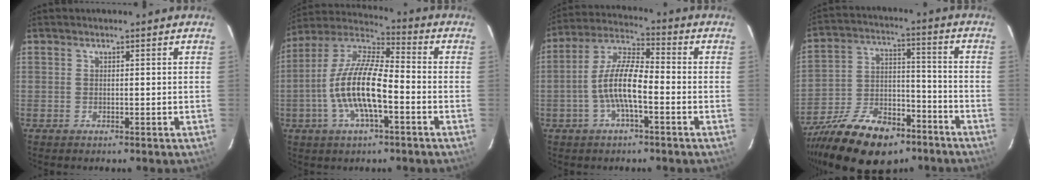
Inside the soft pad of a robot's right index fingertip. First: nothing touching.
{"total": 14.9, "force": [-4.2, 4.5, 13.6], "torque": [-0.272, 0.001, -0.085]}
{"total": 10.0, "force": [-2.9, 2.7, 9.2], "torque": [-0.195, 0.011, -0.058]}
{"total": 21.2, "force": [-14.6, 10.6, 11.2], "torque": [-0.233, -0.002, -0.235]}